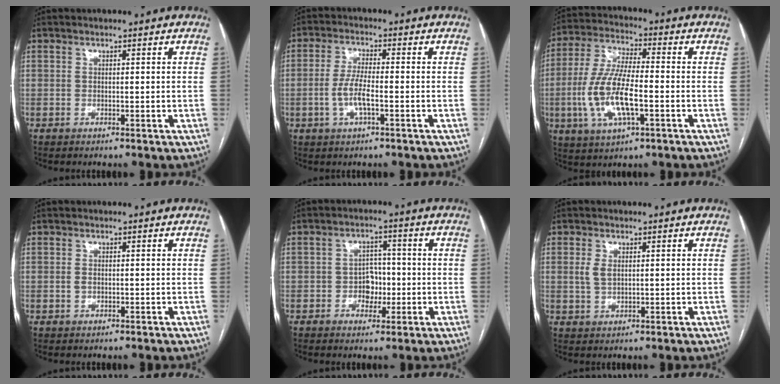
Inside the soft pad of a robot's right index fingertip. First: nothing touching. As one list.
[{"total": 5.2, "force": [-1.6, 1.1, 4.9], "torque": [-0.107, 0.000, -0.030]}, {"total": 12.5, "force": [-3.0, 3.4, 11.6], "torque": [-0.253, -0.005, -0.054]}, {"total": 0.8, "force": [-0.2, 0.6, 0.5], "torque": [-0.011, 0.001, -0.003]}, {"total": 4.4, "force": [-1.1, 3.3, 2.7], "torque": [-0.041, 0.011, -0.018]}, {"total": 2.5, "force": [0.5, 1.5, 2.0], "torque": [-0.043, 0.004, 0.013]}]